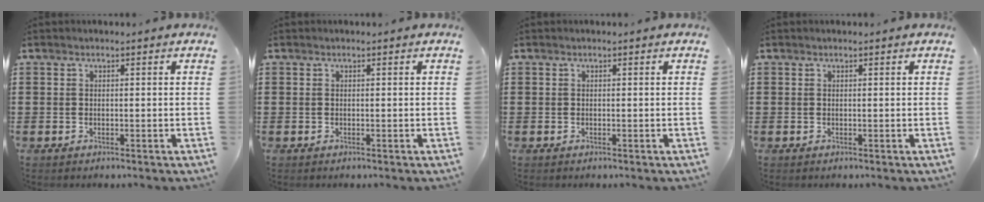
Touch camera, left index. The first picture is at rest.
{"total": 0.0}
{"total": 0.0}
{"total": 0.0}